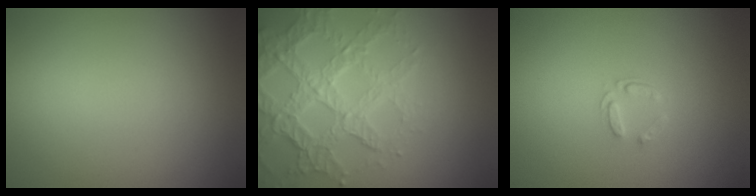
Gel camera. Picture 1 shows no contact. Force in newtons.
{"total": 7.4, "press": 5.2, "slide": 5.2}
{"total": 1.1, "press": 0.7, "slide": 0.9}